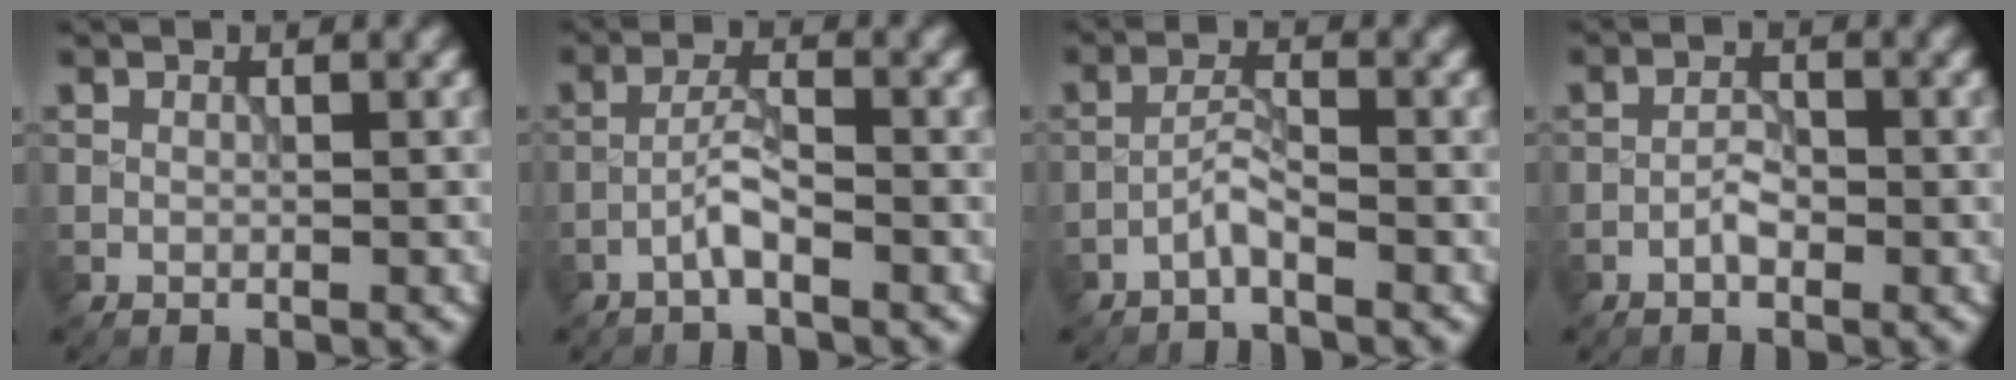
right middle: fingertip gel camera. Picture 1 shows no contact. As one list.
[{"total": 2.3, "force": [-1.4, 0.3, 1.8], "torque": [-0.037, 0.010, -0.033]}, {"total": 1.8, "force": [-1.4, 0.1, 1.1], "torque": [-0.023, 0.009, -0.032]}, {"total": 1.7, "force": [-0.9, 0.6, 1.2], "torque": [-0.022, 0.004, -0.020]}]